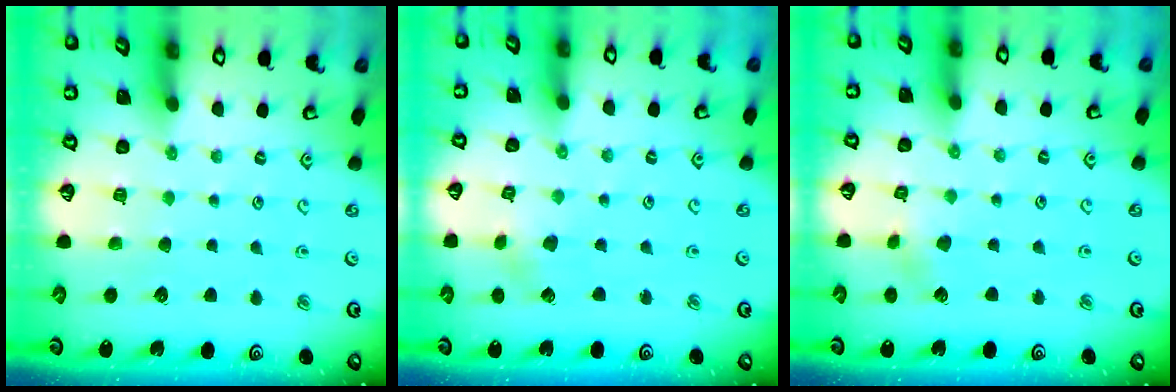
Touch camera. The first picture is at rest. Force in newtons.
{"total": 2.6, "press": 2.6, "slide": 0.4}
{"total": 2.7, "press": 2.6, "slide": 0.5}